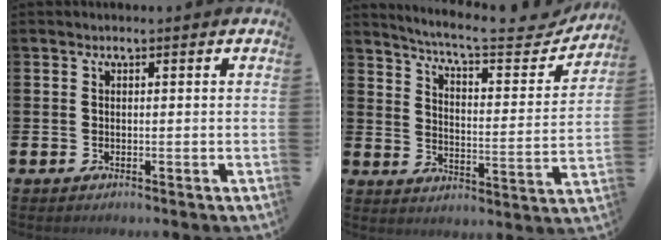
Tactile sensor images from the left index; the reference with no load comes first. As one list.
[{"total": 7.1, "force": [6.6, 0.8, 2.5], "torque": [-0.064, -0.054, 0.105]}]